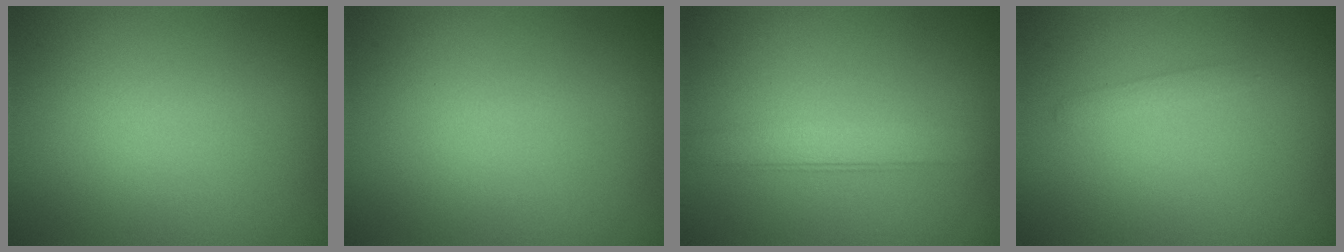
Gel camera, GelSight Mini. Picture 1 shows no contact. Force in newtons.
{"total": 0.0}
{"total": 2.7, "press": 2.7, "slide": 0.0}
{"total": 0.8, "press": 0.8, "slide": 0.0}